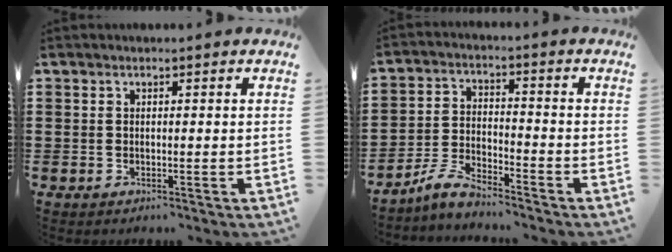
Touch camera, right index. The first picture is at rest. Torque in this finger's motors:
{"motor_torque": [-0.45, -0.64, 0.05, 0.06]}